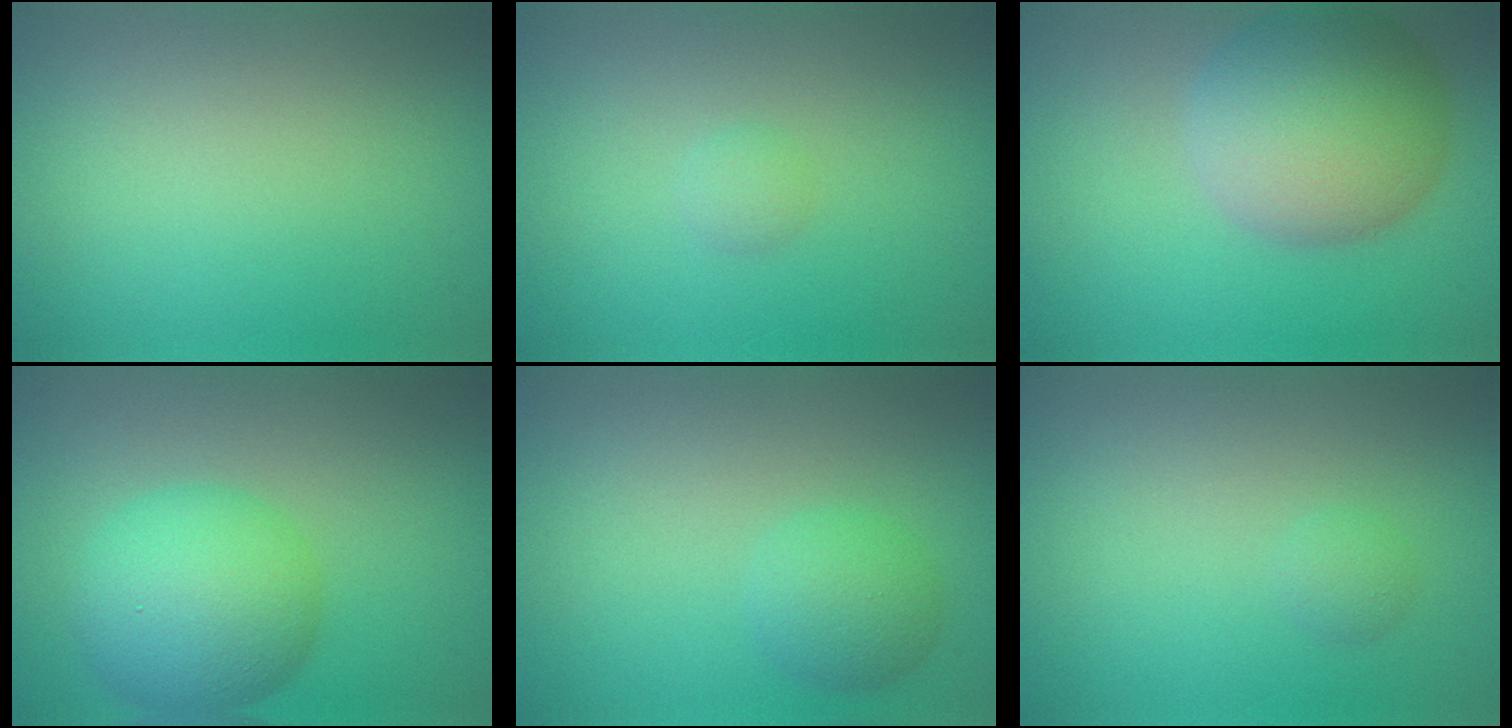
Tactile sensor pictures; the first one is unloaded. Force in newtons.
{"total": 0.8, "press": 0.8, "slide": 0.1}
{"total": 8.8, "press": 8.8, "slide": 0.5}
{"total": 7.1, "press": 7.1, "slide": 0.2}
{"total": 2.7, "press": 2.7, "slide": 0.1}
{"total": 0.9, "press": 0.9, "slide": 0.1}